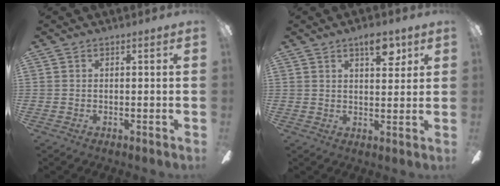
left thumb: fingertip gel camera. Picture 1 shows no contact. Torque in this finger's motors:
{"motor_torque": [0.87, 0.67, 0.46, -0.34, 0.03]}